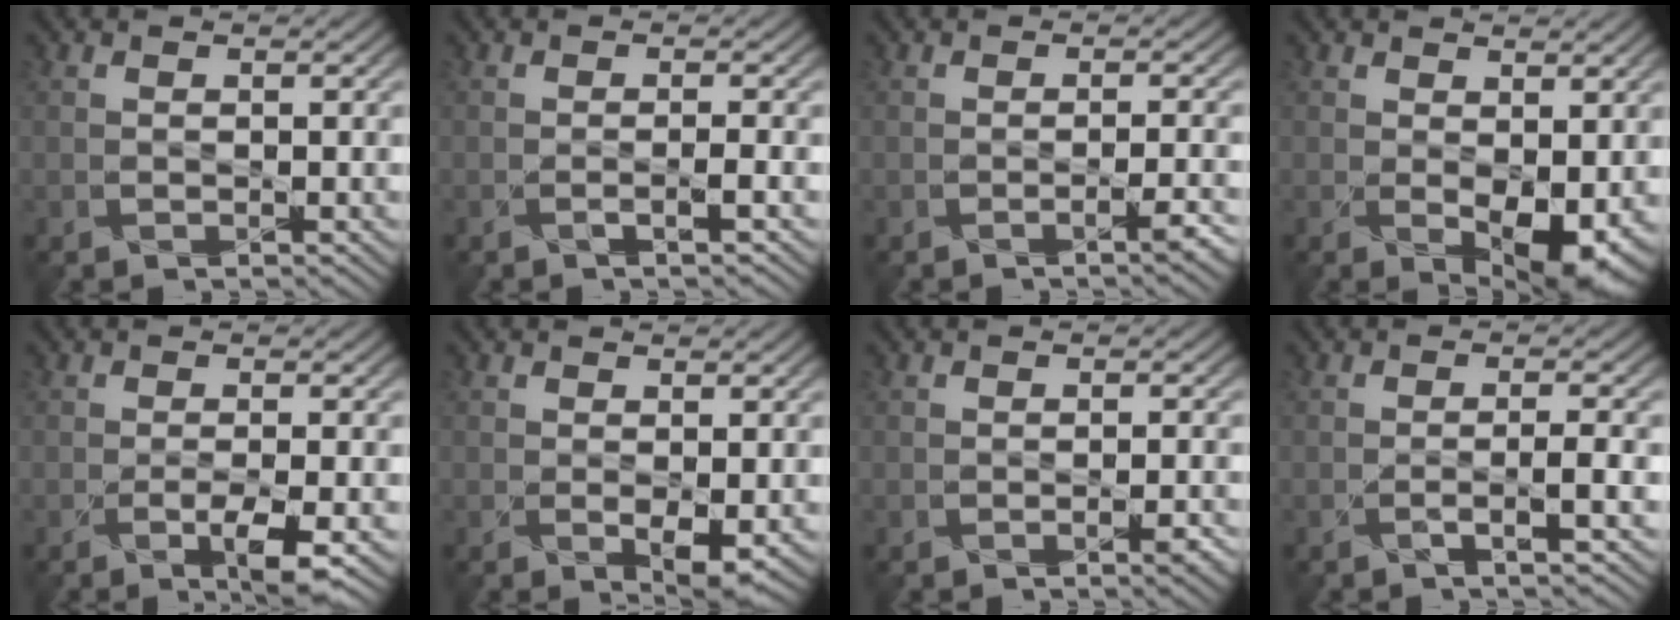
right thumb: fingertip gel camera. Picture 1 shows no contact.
{"total": 1.3, "force": [-0.4, 0.1, 1.2], "torque": [-0.018, 0.002, -0.012]}
{"total": 2.5, "force": [-1.2, 0.4, 2.1], "torque": [-0.029, 0.005, -0.026]}
{"total": 5.2, "force": [-0.4, 2.5, 4.5], "torque": [-0.077, -0.020, 0.007]}
{"total": 3.7, "force": [-1.5, 0.6, 3.4], "torque": [-0.058, -0.002, -0.026]}
{"total": 2.4, "force": [-0.2, 0.9, 2.3], "torque": [-0.043, -0.010, 0.004]}
{"total": 1.9, "force": [-0.8, 0.5, 1.6], "torque": [-0.022, 0.001, -0.014]}
{"total": 2.4, "force": [-0.8, 0.2, 2.3], "torque": [-0.033, 0.005, -0.026]}